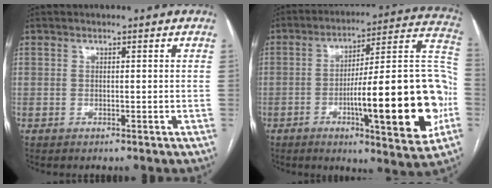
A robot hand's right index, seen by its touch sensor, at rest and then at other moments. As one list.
[{"total": 25.2, "force": [-6.0, 3.3, 24.3], "torque": [-0.294, 0.015, -0.082]}]